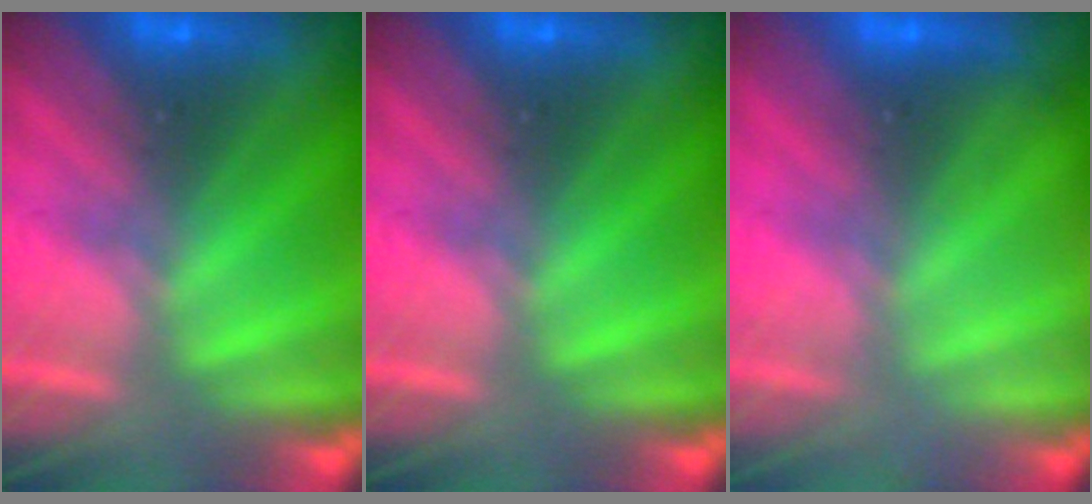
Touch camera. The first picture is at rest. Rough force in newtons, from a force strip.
{"total": 0.0}
{"total": 2.2}